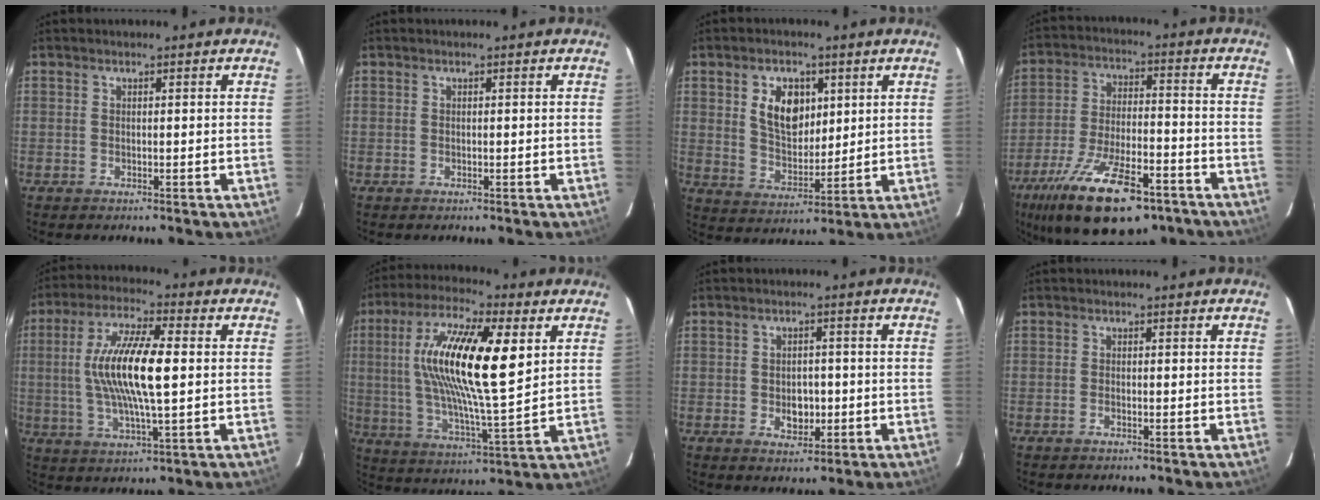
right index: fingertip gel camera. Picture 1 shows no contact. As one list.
[{"total": 0.0}, {"total": 9.2, "force": [3.2, 5.9, 6.3], "torque": [-0.113, 0.009, 0.067]}, {"total": 21.5, "force": [-14.0, 8.0, 14.2], "torque": [-0.273, -0.034, -0.224]}, {"total": 14.6, "force": [0.8, 3.2, 14.2], "torque": [-0.275, 0.006, 0.014]}, {"total": 19.9, "force": [5.2, 4.7, 18.6], "torque": [-0.335, 0.011, 0.088]}, {"total": 4.6, "force": [-1.0, 3.4, 2.9], "torque": [-0.051, 0.002, -0.009]}, {"total": 0.8, "force": [-0.6, 0.3, 0.5], "torque": [-0.012, 0.000, -0.011]}]